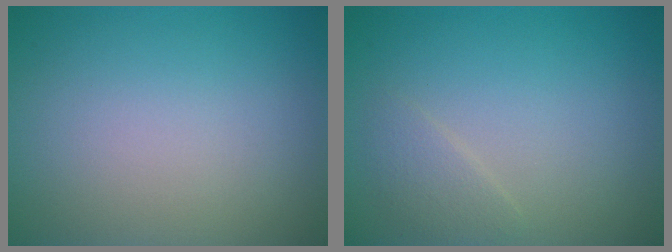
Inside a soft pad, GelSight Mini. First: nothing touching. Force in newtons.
{"total": 1.4, "press": 1.4, "slide": 0.1}